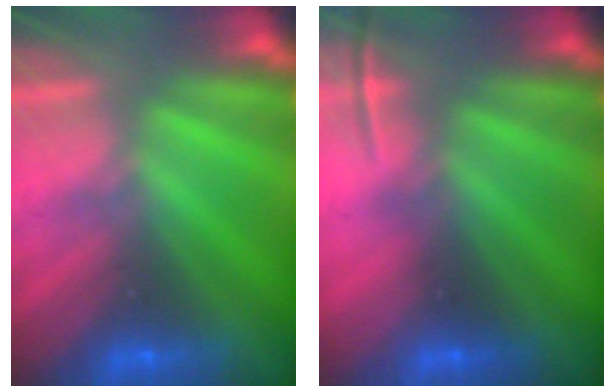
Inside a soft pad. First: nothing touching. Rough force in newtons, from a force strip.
{"total": 1.7}